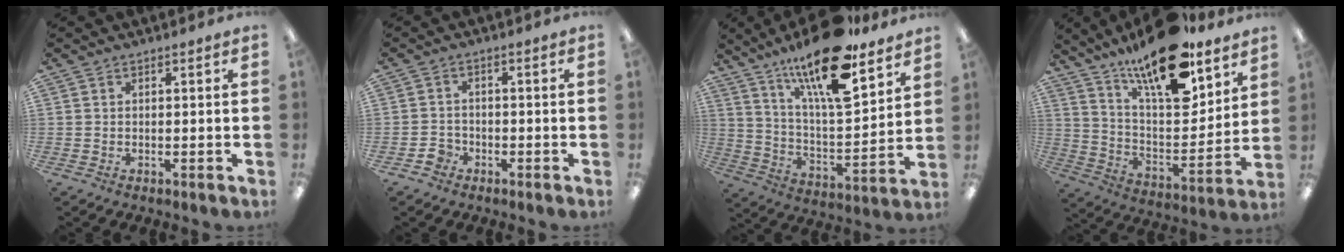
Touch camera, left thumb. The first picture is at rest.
{"total": 3.3, "force": [-2.1, 2.5, 0.9], "torque": [-0.012, 0.010, -0.039]}
{"total": 20.6, "force": [15.2, 5.7, 12.7], "torque": [-0.224, -0.093, 0.254]}
{"total": 20.7, "force": [15.9, 6.6, 11.5], "torque": [-0.198, -0.108, 0.272]}